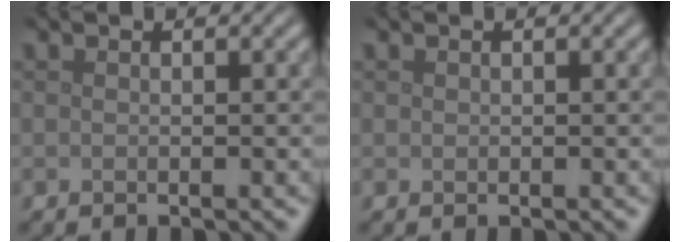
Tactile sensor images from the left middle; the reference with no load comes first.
{"total": 0.0}